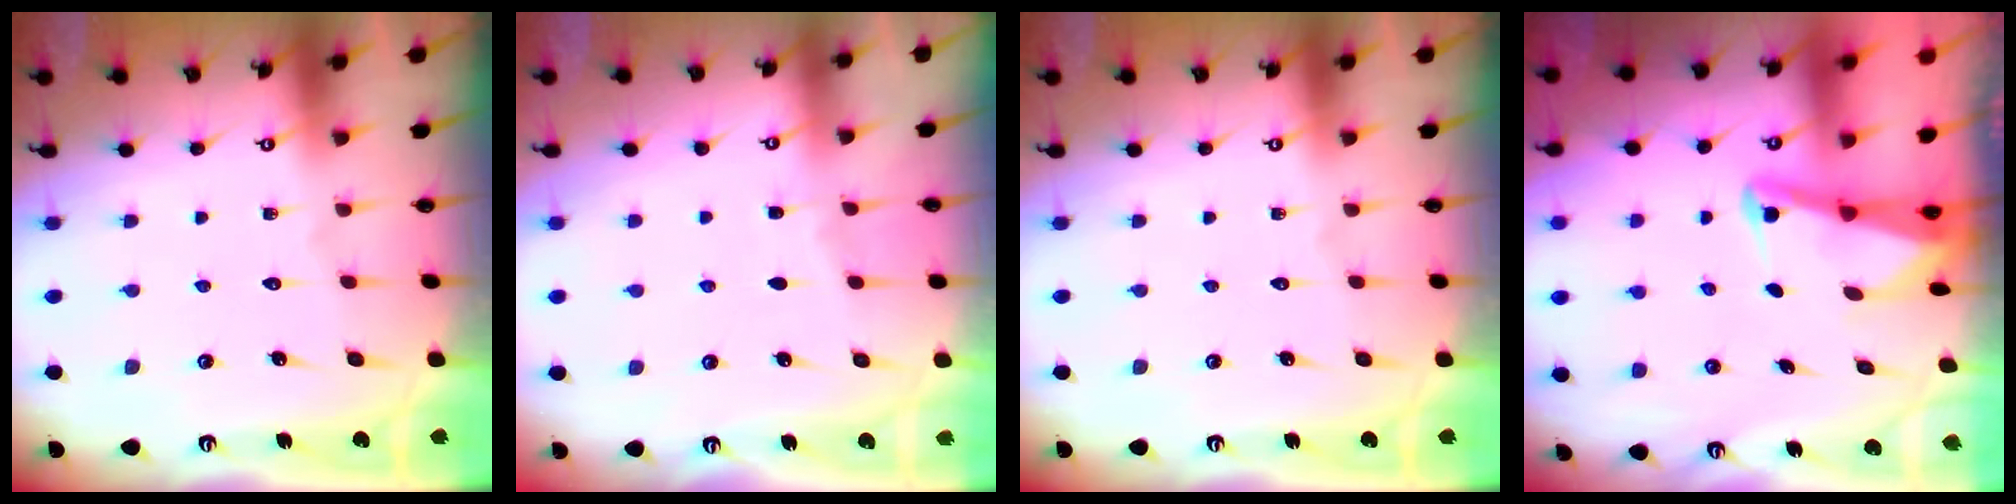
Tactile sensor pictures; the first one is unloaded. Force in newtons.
{"total": 3.6, "press": 3.5, "slide": 0.5}
{"total": 0.0}
{"total": 2.6, "press": 2.5, "slide": 0.6}